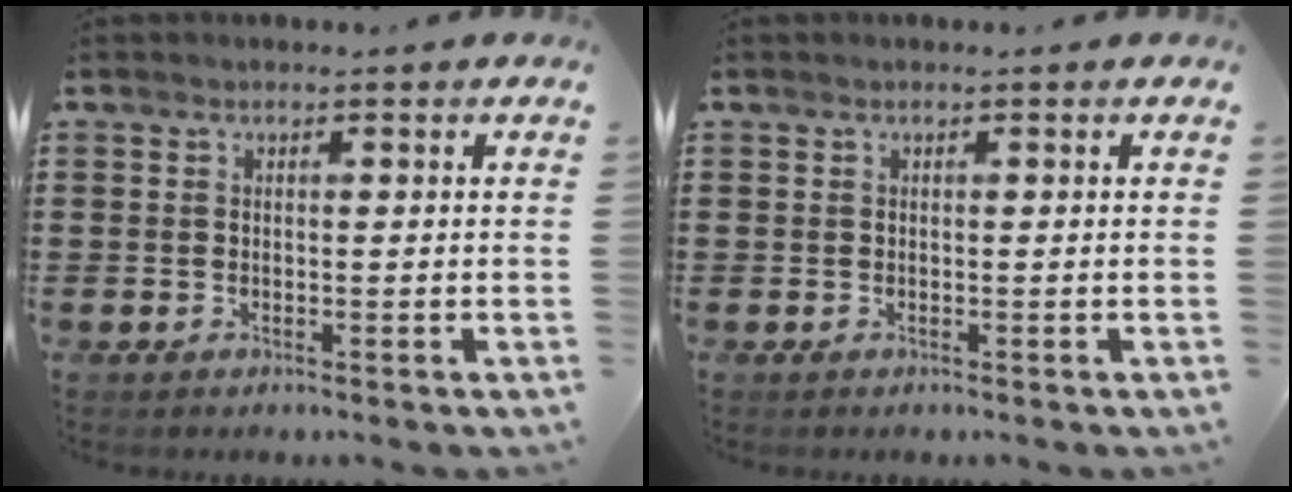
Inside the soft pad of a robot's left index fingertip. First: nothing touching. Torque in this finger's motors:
{"motor_torque": [0.00, 0.00, 0.00, 0.00]}